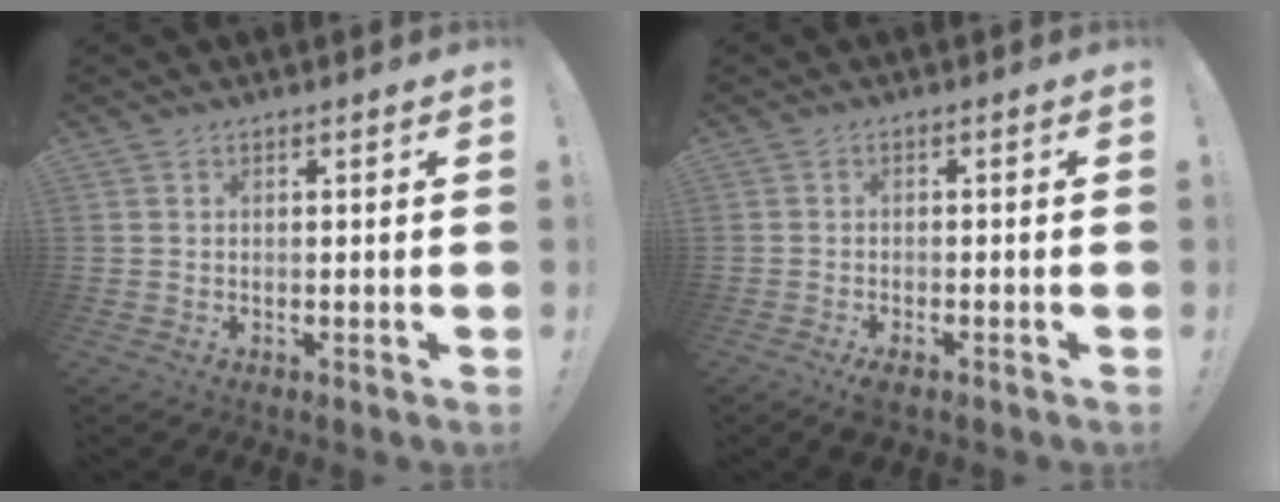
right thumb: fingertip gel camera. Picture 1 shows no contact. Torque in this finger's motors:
{"motor_torque": [0.71, 0.50, 0.39, -0.29, 0.13]}